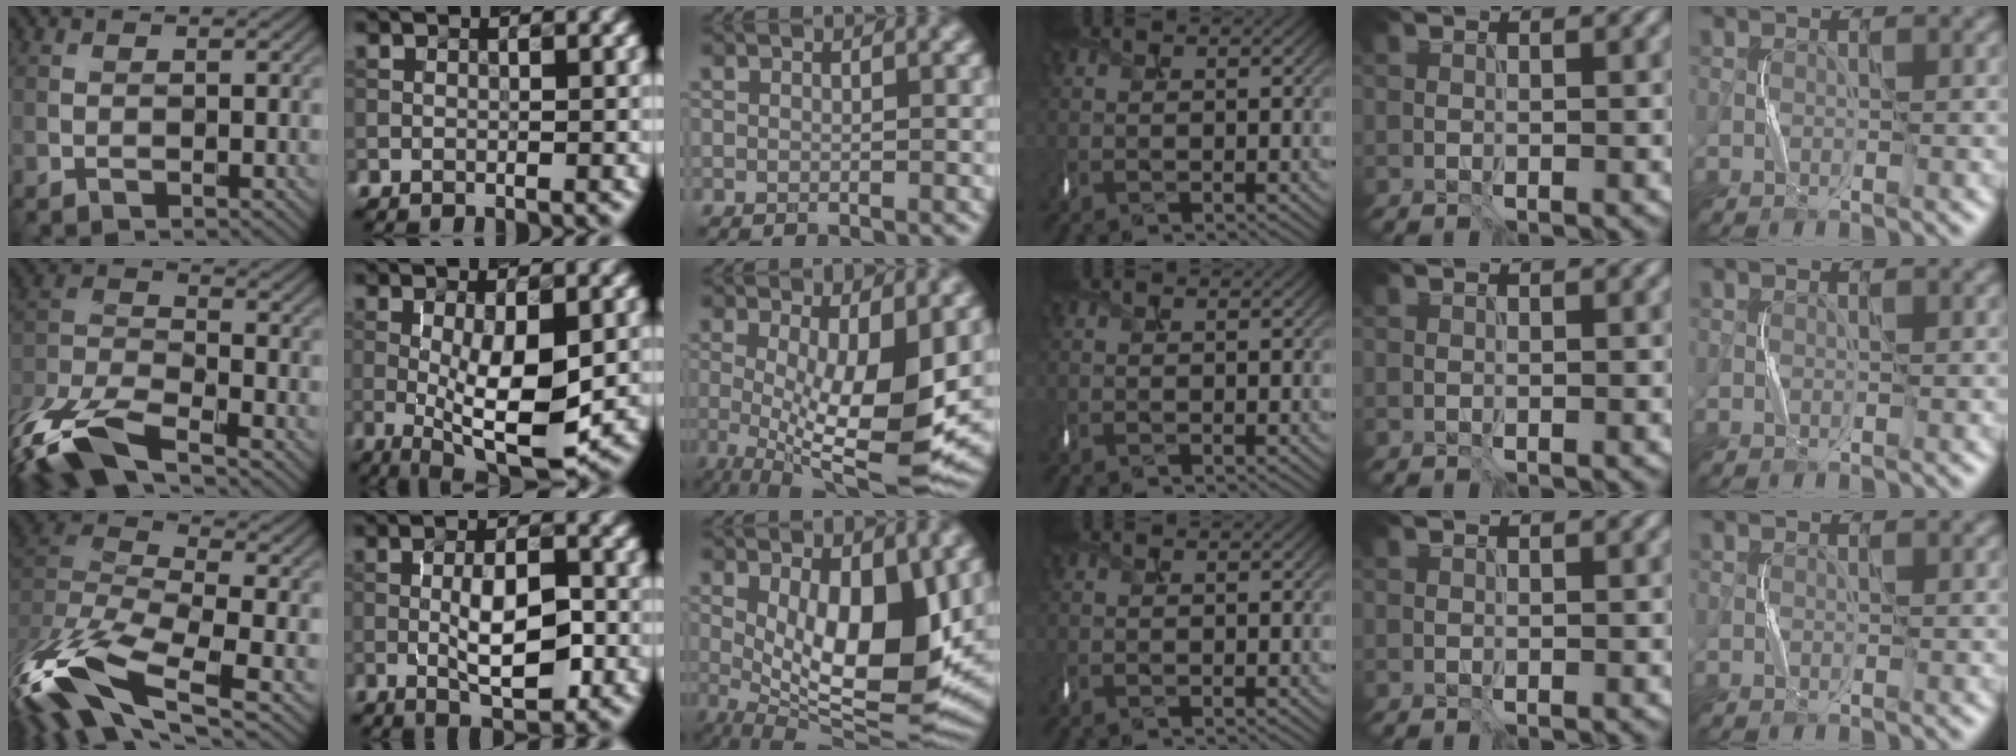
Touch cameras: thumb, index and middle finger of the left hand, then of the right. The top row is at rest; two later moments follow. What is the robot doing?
{"motion": "shake", "object": "box of matches"}